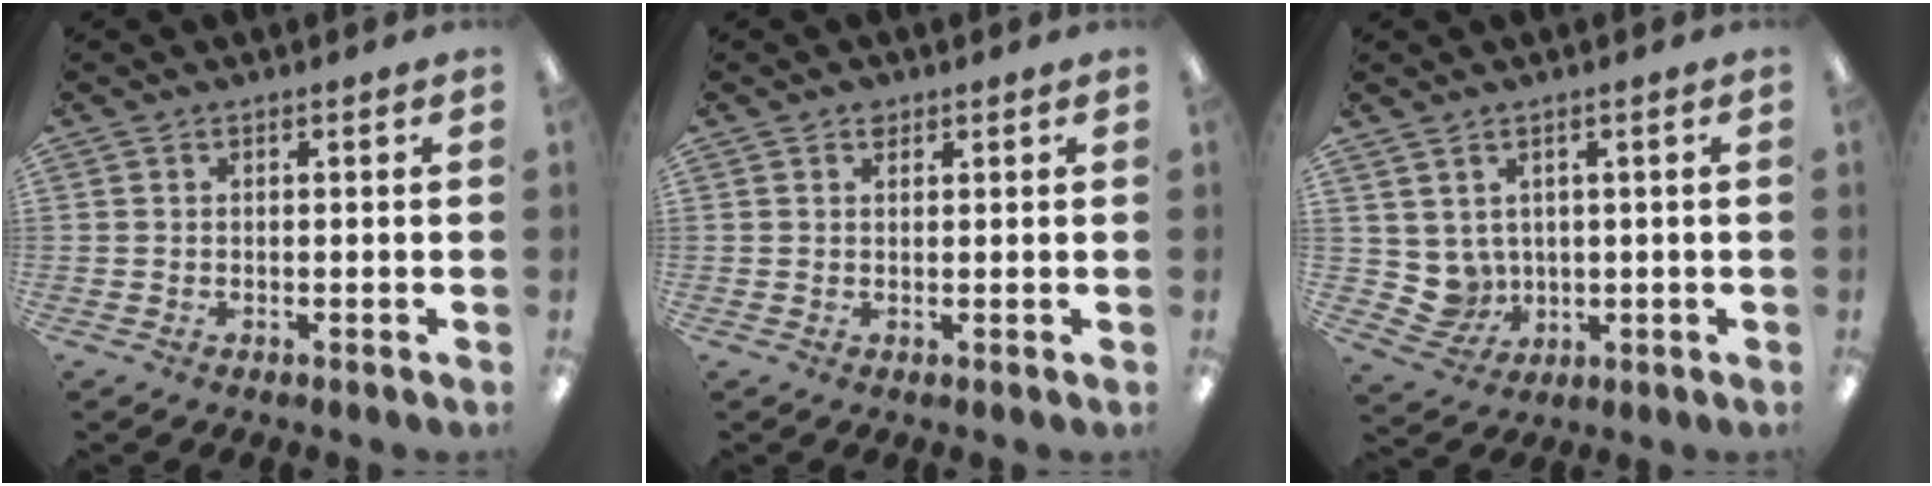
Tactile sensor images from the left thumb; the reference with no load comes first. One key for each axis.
{"total": 1.4, "fx": 1.1, "fy": 0.8, "fz": 0.5, "tx": -0.003, "ty": -0.003, "tz": 0.018}
{"total": 5.0, "fx": 2.4, "fy": 4.3, "fz": 0.6, "tx": -0.029, "ty": -0.016, "tz": 0.052}